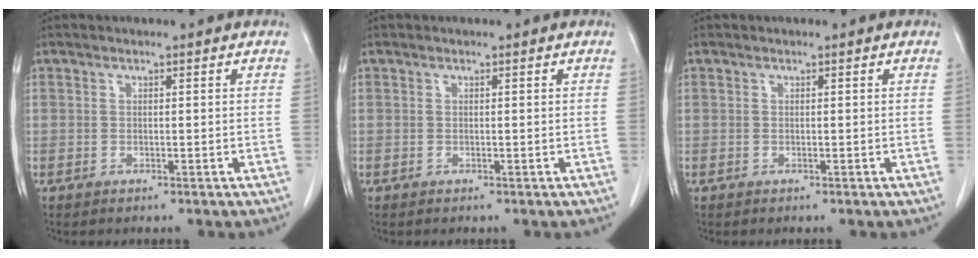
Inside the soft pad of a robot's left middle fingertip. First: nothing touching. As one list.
[{"total": 0.0}, {"total": 0.0}]